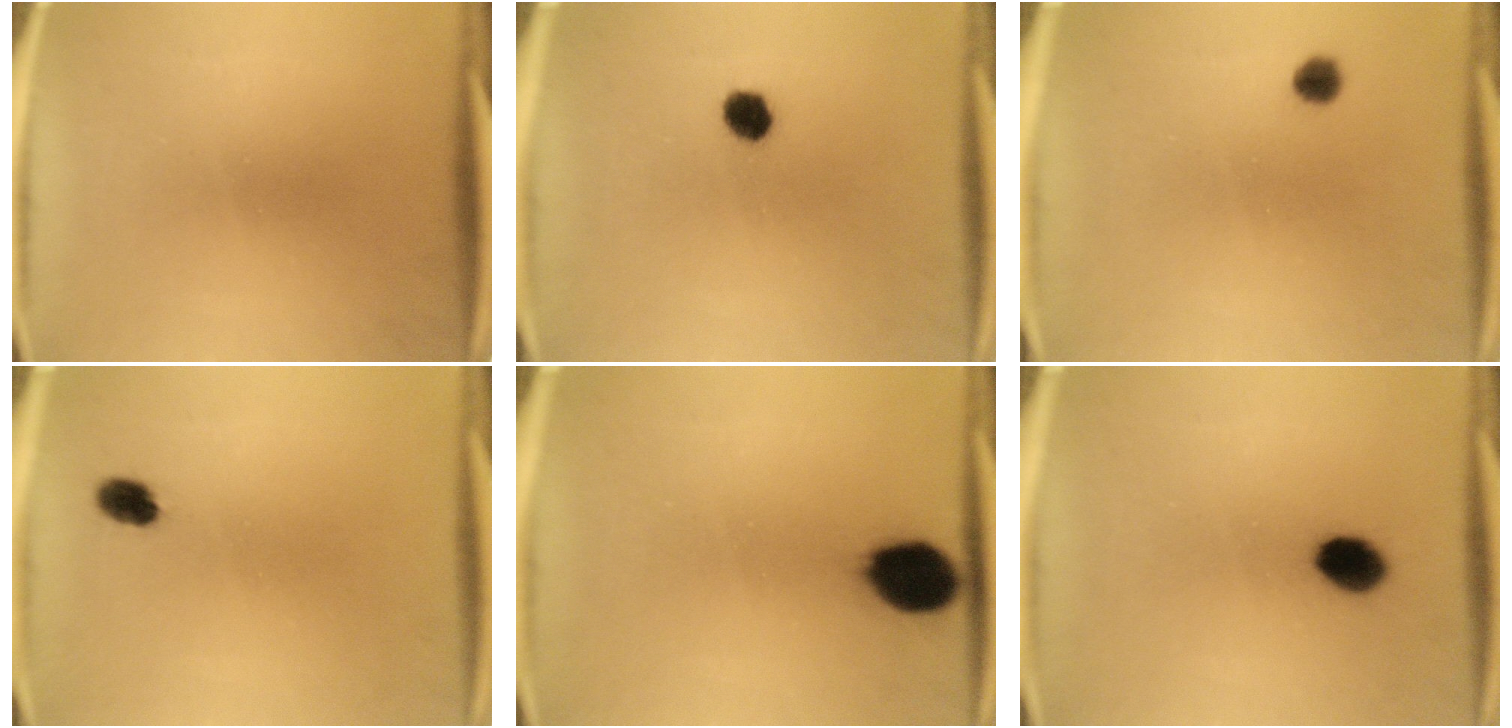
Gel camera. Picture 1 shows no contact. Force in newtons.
{"total": 3.9}
{"total": 2.3}
{"total": 3.1}
{"total": 10.4}
{"total": 6.2}